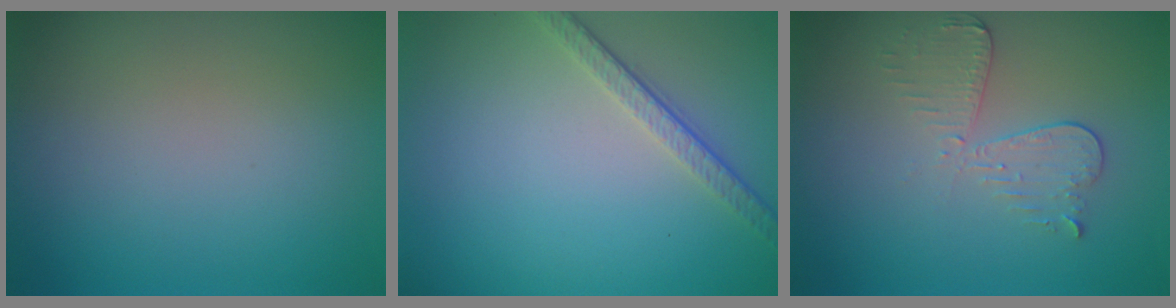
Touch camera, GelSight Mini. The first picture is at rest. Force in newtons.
{"total": 3.1, "press": 2.3, "slide": 2.1}
{"total": 3.0, "press": 2.7, "slide": 1.3}